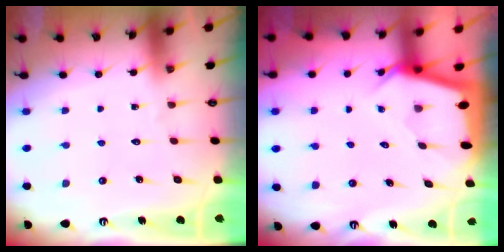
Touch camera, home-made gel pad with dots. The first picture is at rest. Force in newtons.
{"total": 2.6, "press": 2.6, "slide": 0.2}